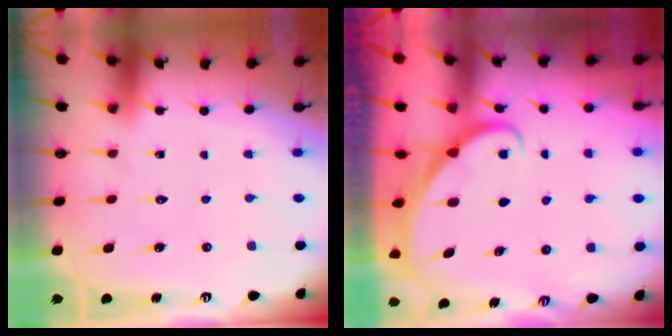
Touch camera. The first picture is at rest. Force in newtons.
{"total": 2.0, "press": 2.0, "slide": 0.3}